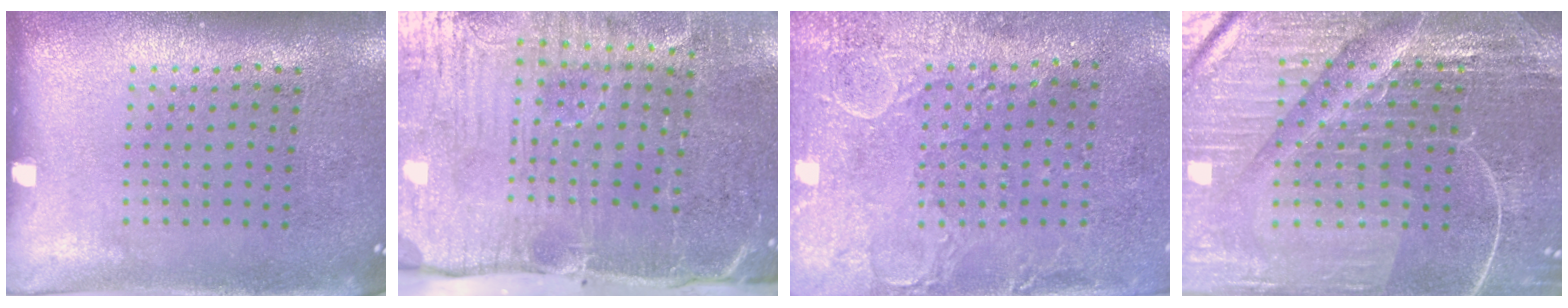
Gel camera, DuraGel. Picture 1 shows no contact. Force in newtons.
{"total": 5.4, "press": 4.4, "slide": 3.2}
{"total": 3.0, "press": 2.3, "slide": 1.9}
{"total": 5.8, "press": 5.3, "slide": 2.4}